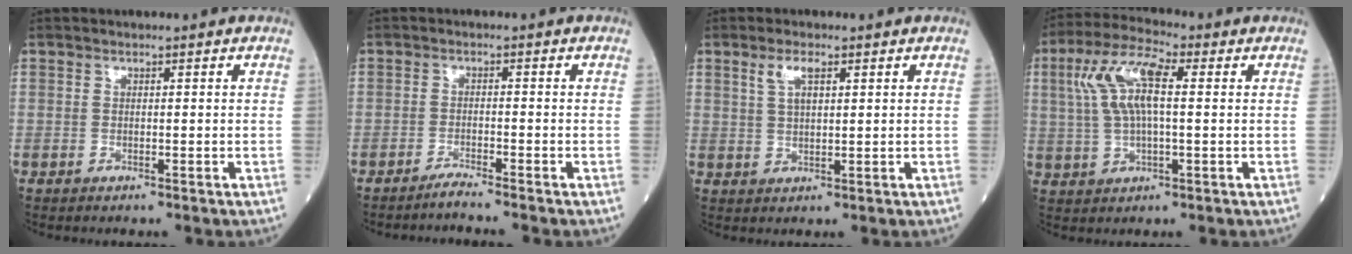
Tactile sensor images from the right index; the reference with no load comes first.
{"total": 1.7, "force": [-1.5, -0.6, 0.3], "torque": [-0.006, -0.001, -0.025]}
{"total": 3.6, "force": [1.8, 1.1, 2.9], "torque": [-0.063, 0.007, 0.038]}
{"total": 9.6, "force": [2.0, 2.8, 9.0], "torque": [-0.192, 0.025, 0.038]}